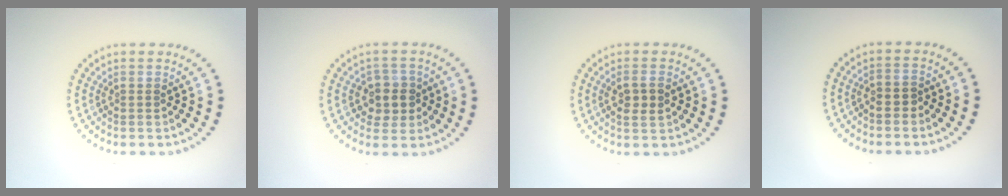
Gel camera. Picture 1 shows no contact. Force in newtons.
{"total": 2.9, "press": 2.7, "slide": 0.9}
{"total": 2.1, "press": 2.1, "slide": 0.5}
{"total": 1.1, "press": 1.0, "slide": 0.5}